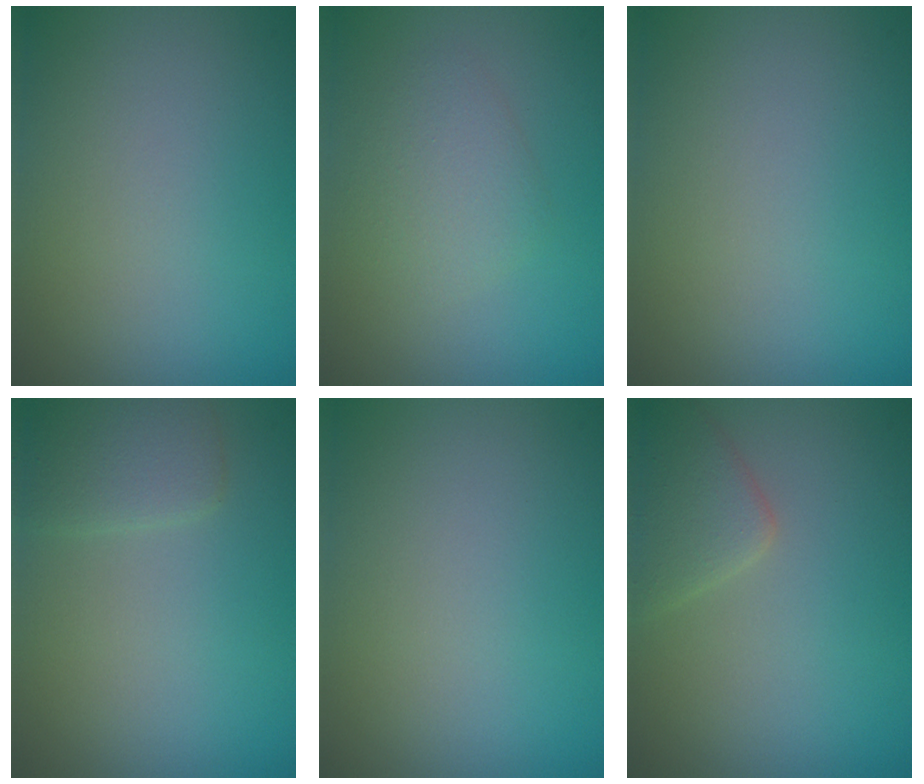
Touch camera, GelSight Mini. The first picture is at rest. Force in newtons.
{"total": 2.4, "press": 2.4, "slide": 0.1}
{"total": 0.0}
{"total": 2.1, "press": 2.1, "slide": 0.1}
{"total": 0.0}
{"total": 2.9, "press": 2.9, "slide": 0.2}